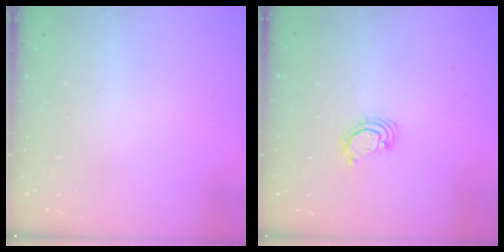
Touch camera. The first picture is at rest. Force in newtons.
{"total": 2.3, "press": 2.3, "slide": 0.2}